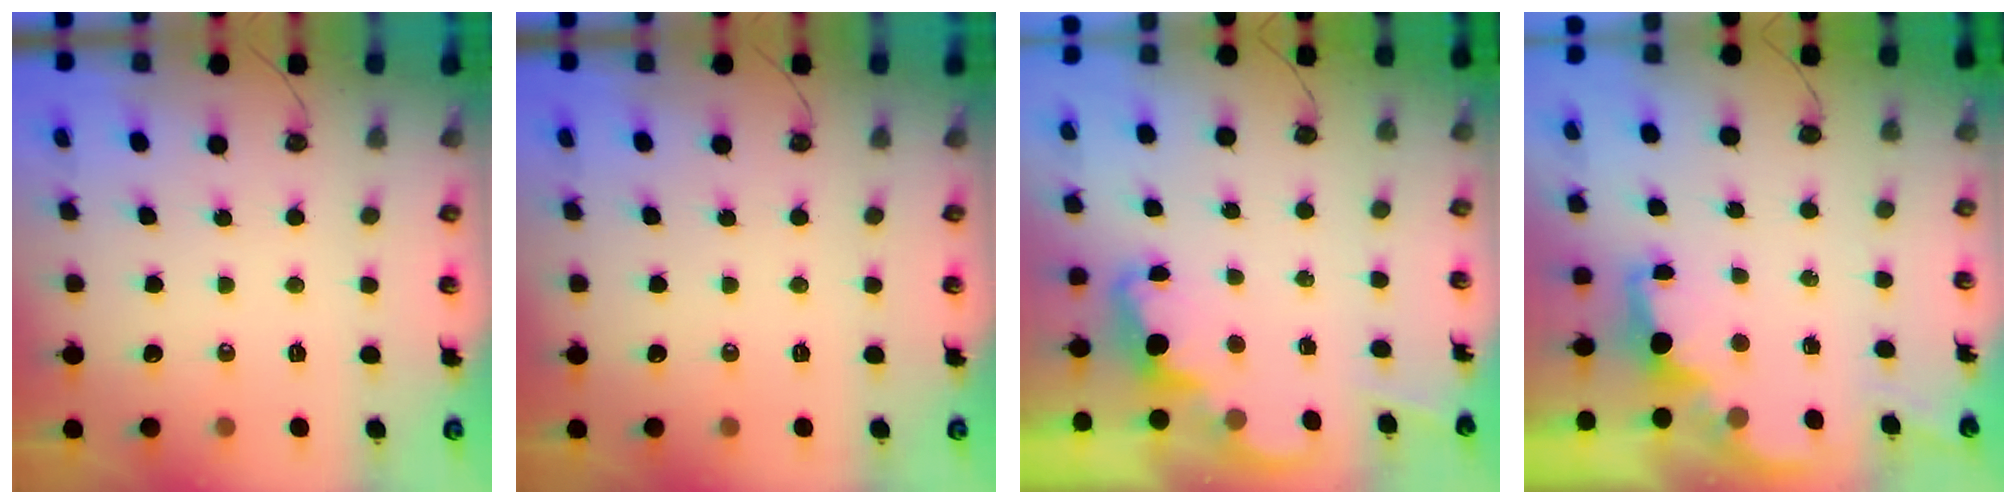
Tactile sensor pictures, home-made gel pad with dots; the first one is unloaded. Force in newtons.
{"total": 0.0}
{"total": 2.4, "press": 2.4, "slide": 0.5}
{"total": 2.0, "press": 1.8, "slide": 0.8}